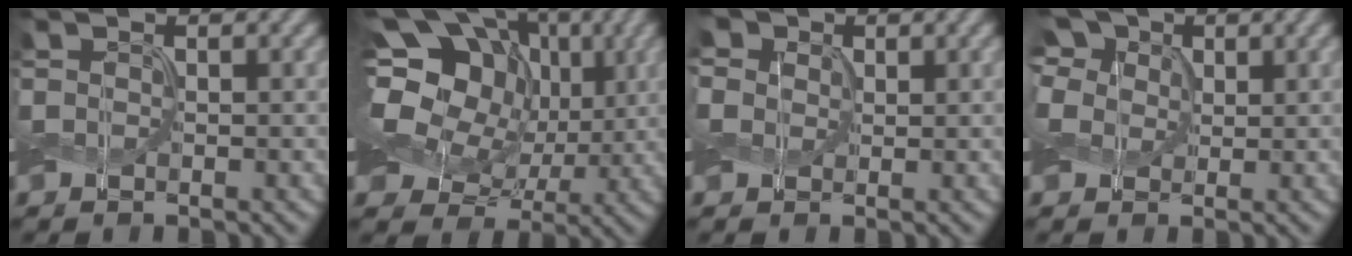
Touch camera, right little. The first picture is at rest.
{"total": 15.9, "force": [3.8, 12.8, 8.7], "torque": [-0.197, 0.049, 0.058]}
{"total": 7.0, "force": [3.8, 4.9, 3.2], "torque": [-0.085, 0.017, 0.044]}
{"total": 8.9, "force": [5.0, 6.0, 4.4], "torque": [-0.105, 0.026, 0.064]}